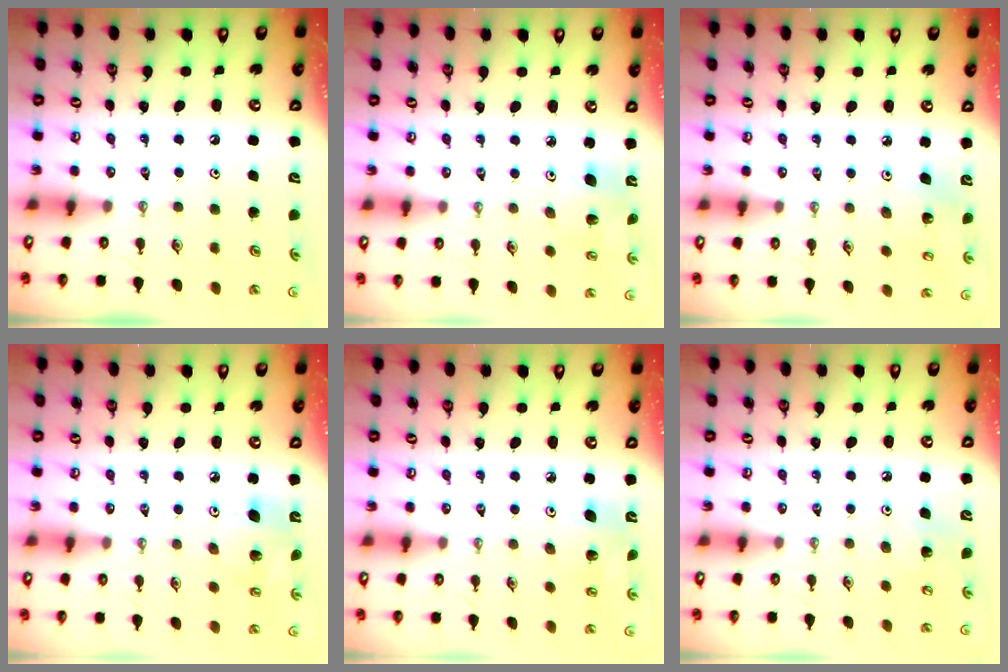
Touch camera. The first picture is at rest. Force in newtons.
{"total": 5.7, "press": 5.5, "slide": 1.5}
{"total": 3.7, "press": 3.5, "slide": 1.4}
{"total": 8.8, "press": 8.6, "slide": 1.7}
{"total": 5.6, "press": 5.2, "slide": 1.9}
{"total": 6.3, "press": 6.3, "slide": 0.5}